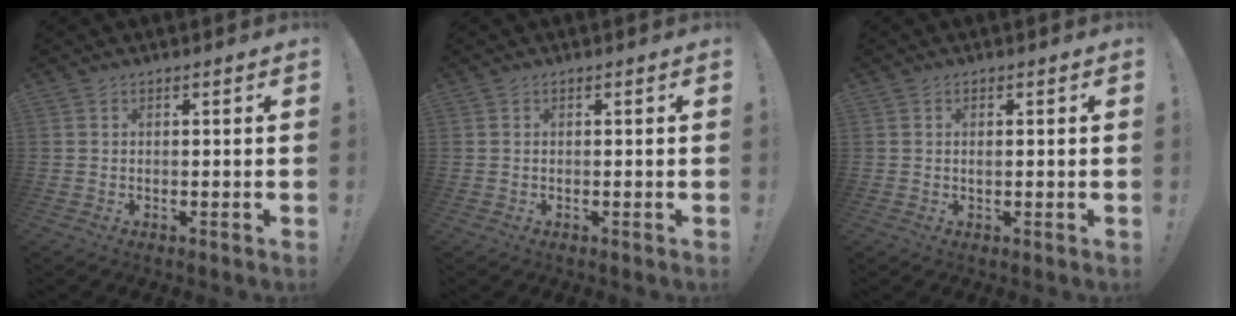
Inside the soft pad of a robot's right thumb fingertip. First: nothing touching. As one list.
[{"total": 0.0}, {"total": 0.7, "force": [-0.1, 0.2, 0.7], "torque": [-0.010, -0.001, -0.002]}]